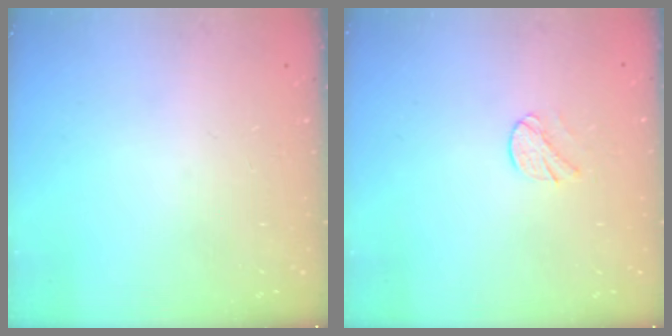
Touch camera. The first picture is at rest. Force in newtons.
{"total": 5.3, "press": 5.3, "slide": 0.6}